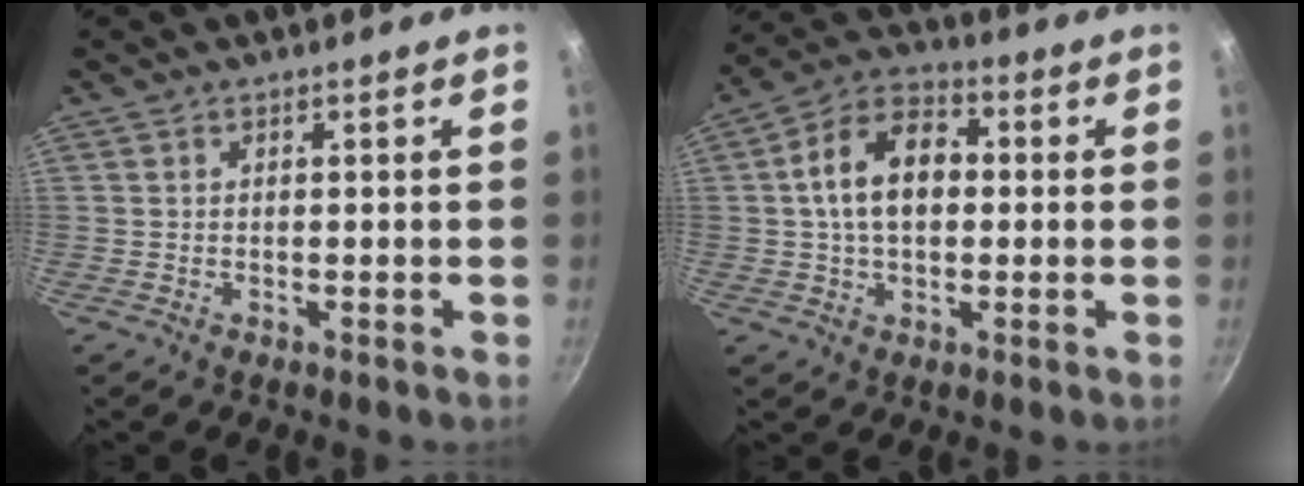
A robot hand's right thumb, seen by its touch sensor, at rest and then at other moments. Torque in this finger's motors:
{"motor_torque": [-0.26, 1.43, 1.17, 0.12, 0.27]}